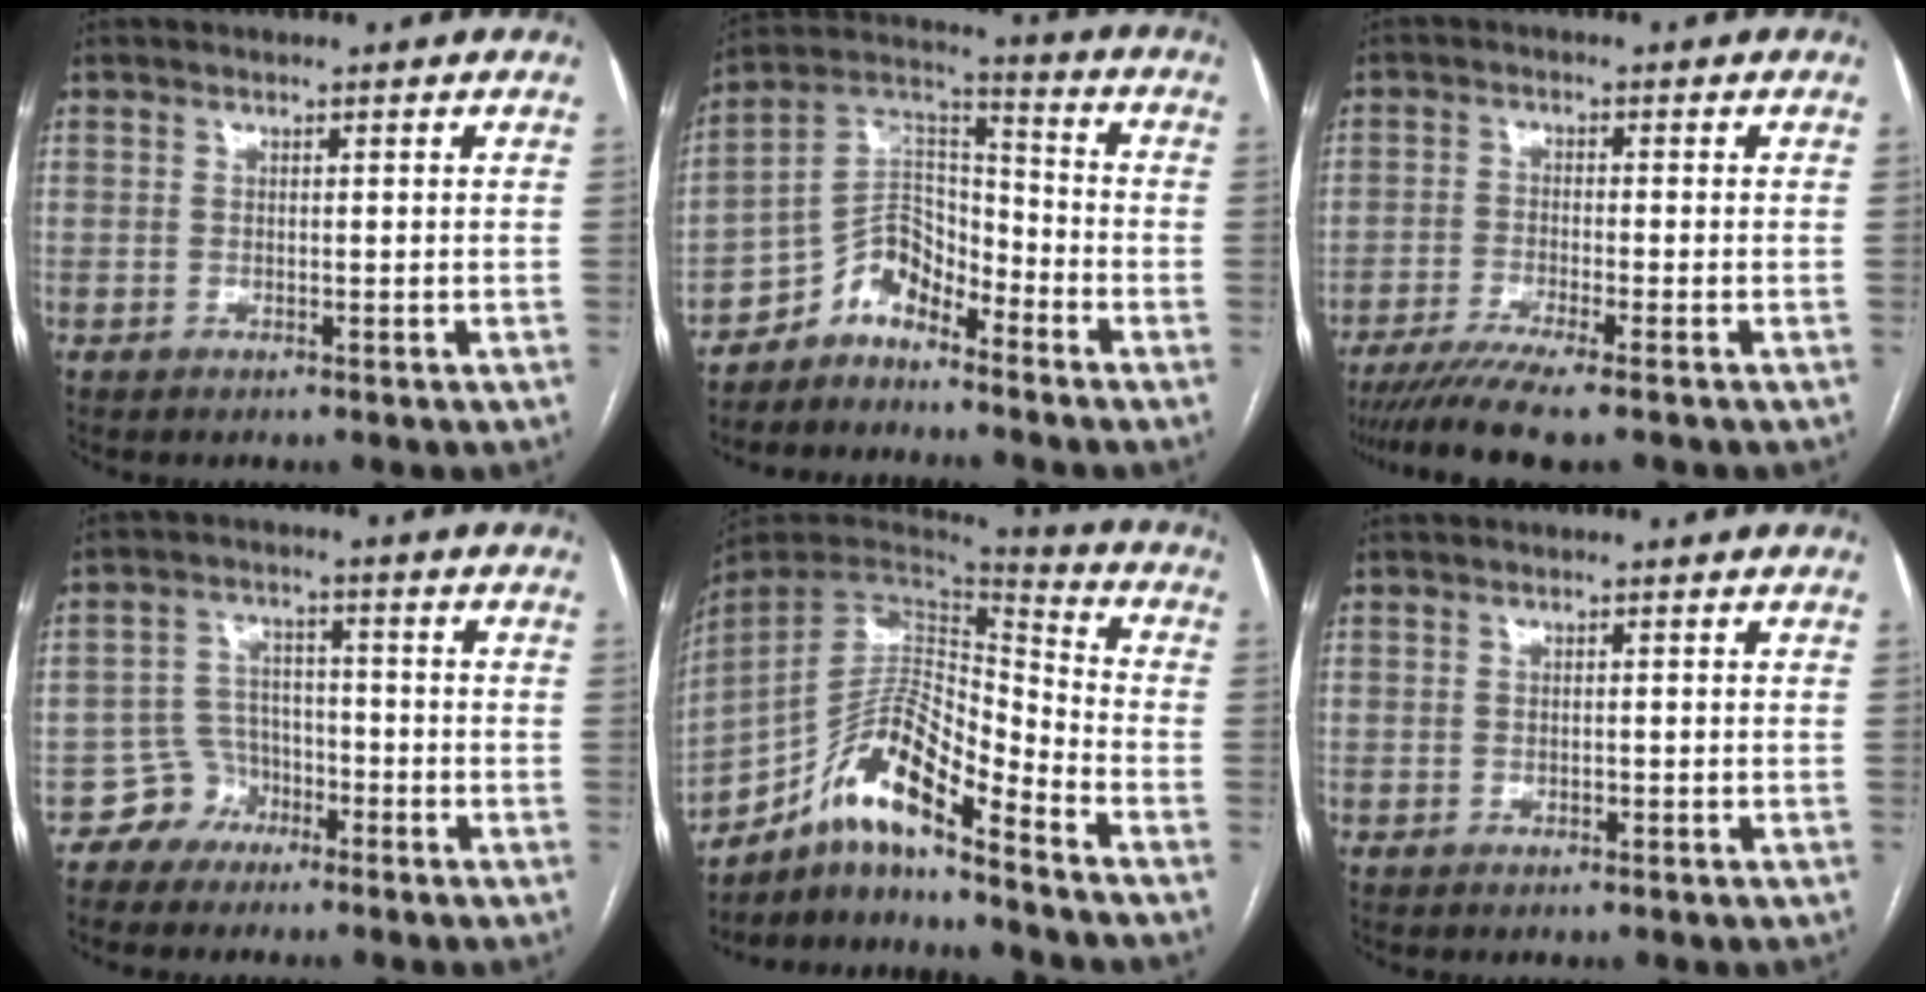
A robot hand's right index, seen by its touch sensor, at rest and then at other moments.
{"total": 8.2, "force": [-6.2, 3.8, 3.7], "torque": [-0.069, 0.038, -0.124]}
{"total": 8.0, "force": [-6.4, -0.4, 4.8], "torque": [-0.070, -0.018, -0.104]}
{"total": 4.9, "force": [-3.2, 3.7, -0.1], "torque": [0.011, 0.015, -0.057]}
{"total": 14.5, "force": [-10.4, 2.4, 9.8], "torque": [-0.177, 0.020, -0.186]}
{"total": 0.7, "force": [-0.3, 0.5, 0.4], "torque": [-0.006, 0.002, -0.003]}